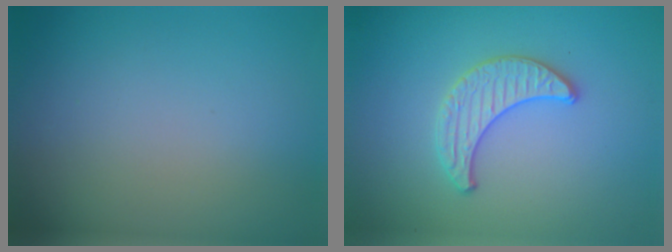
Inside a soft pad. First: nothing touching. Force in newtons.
{"total": 2.0, "press": 2.0, "slide": 0.1}